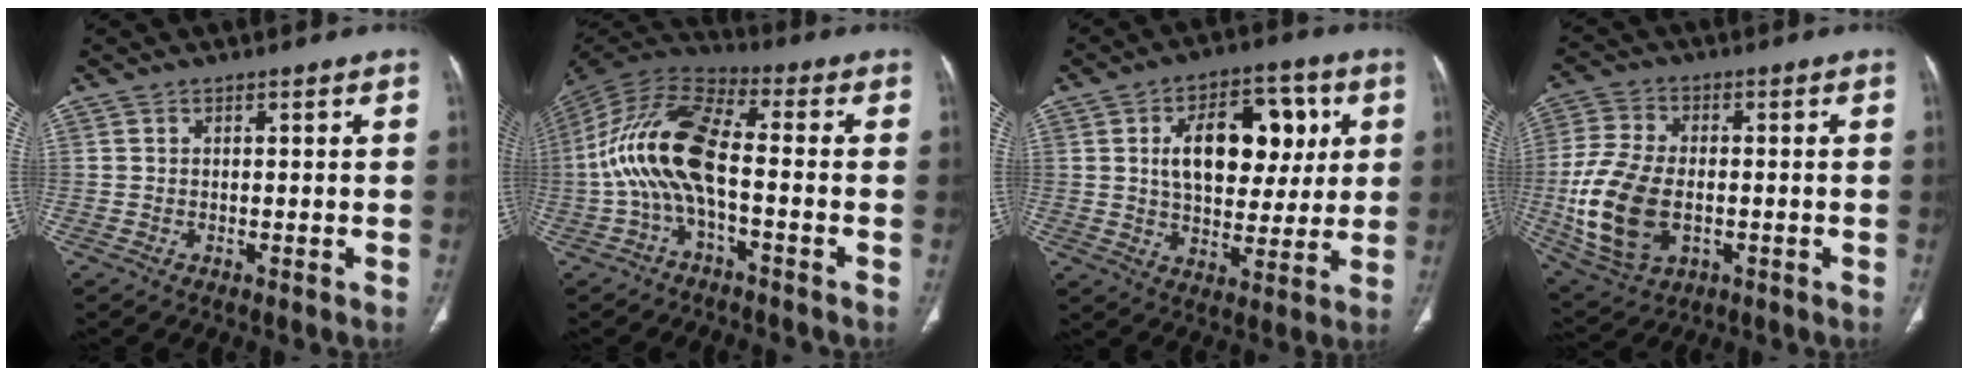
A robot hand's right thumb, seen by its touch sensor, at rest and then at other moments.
{"total": 14.7, "force": [-2.3, 5.8, 13.3], "torque": [-0.283, 0.046, -0.054]}
{"total": 17.1, "force": [4.1, 10.1, 13.1], "torque": [-0.154, 0.004, 0.066]}
{"total": 15.7, "force": [-2.4, 9.8, 12.0], "torque": [-0.252, 0.000, -0.032]}